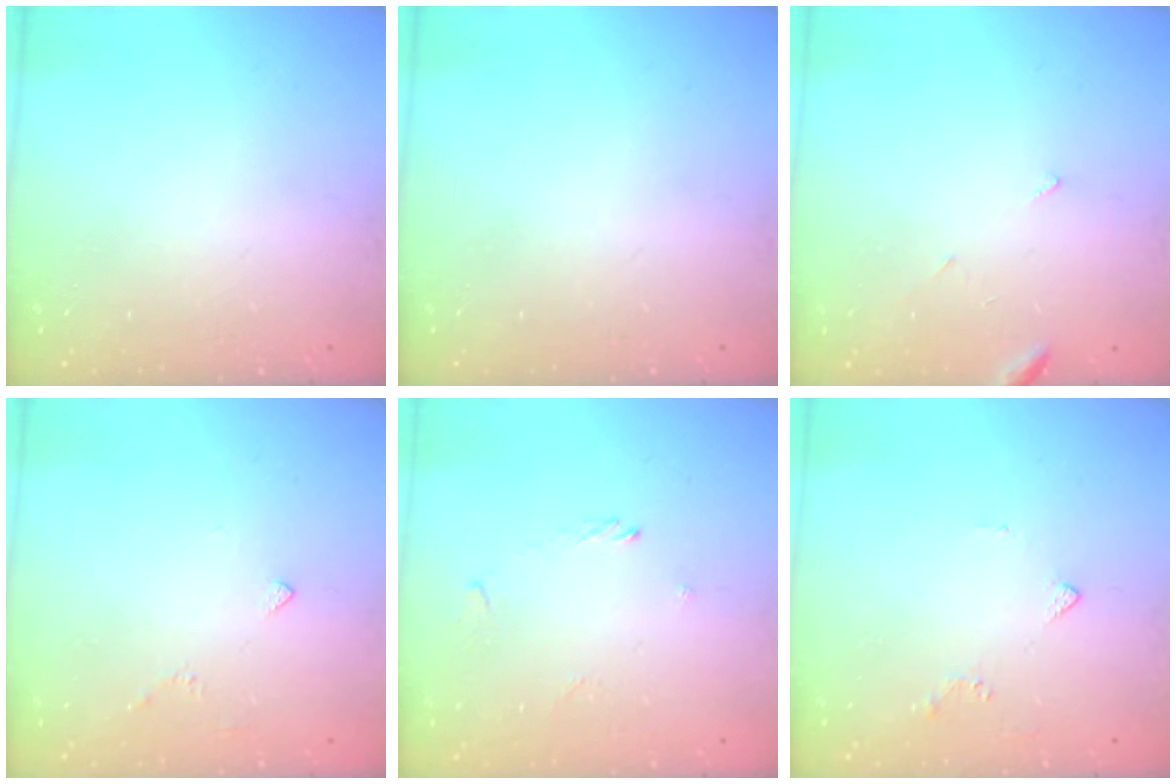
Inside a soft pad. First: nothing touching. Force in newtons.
{"total": 0.0}
{"total": 3.3, "press": 3.2, "slide": 0.4}
{"total": 2.0, "press": 2.0, "slide": 0.6}
{"total": 1.1, "press": 0.9, "slide": 0.5}
{"total": 1.8, "press": 1.7, "slide": 0.6}